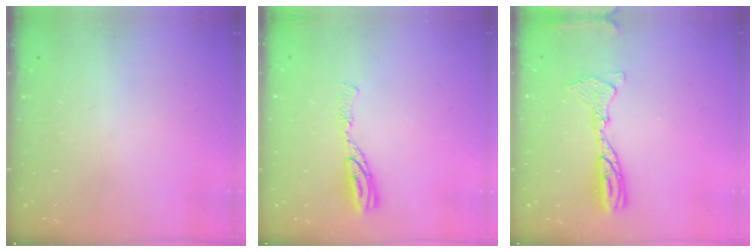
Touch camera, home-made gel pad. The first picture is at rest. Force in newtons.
{"total": 6.6, "press": 6.5, "slide": 0.7}
{"total": 10.6, "press": 10.4, "slide": 2.2}